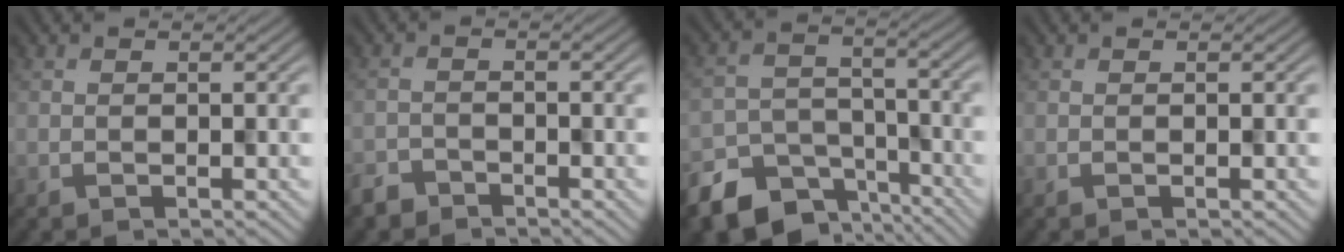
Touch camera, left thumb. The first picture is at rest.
{"total": 2.4, "force": [-2.3, 0.9, -0.1], "torque": [0.008, -0.001, -0.046]}
{"total": 9.7, "force": [-7.3, 5.5, 3.3], "torque": [-0.057, -0.019, -0.116]}
{"total": 0.0}